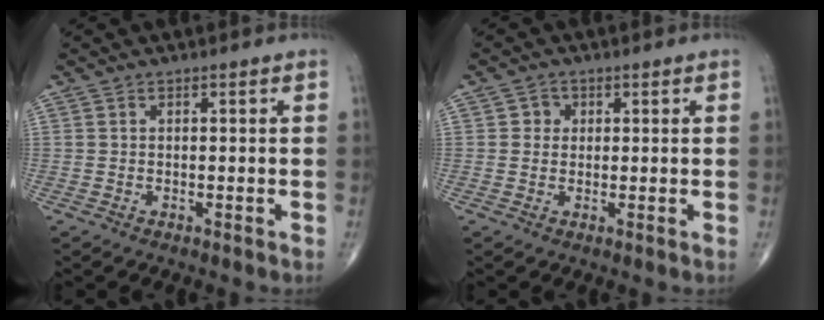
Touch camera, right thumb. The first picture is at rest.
{"total": 2.0, "force": [0.3, 1.9, 0.6], "torque": [0.006, 0.004, -0.001]}